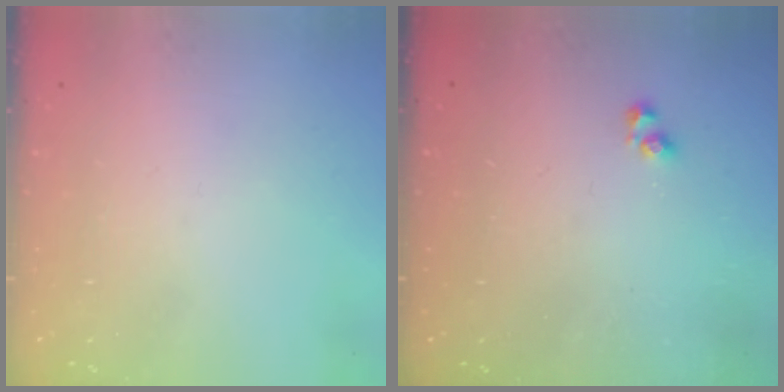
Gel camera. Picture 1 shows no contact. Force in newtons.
{"total": 2.9, "press": 2.9, "slide": 0.6}